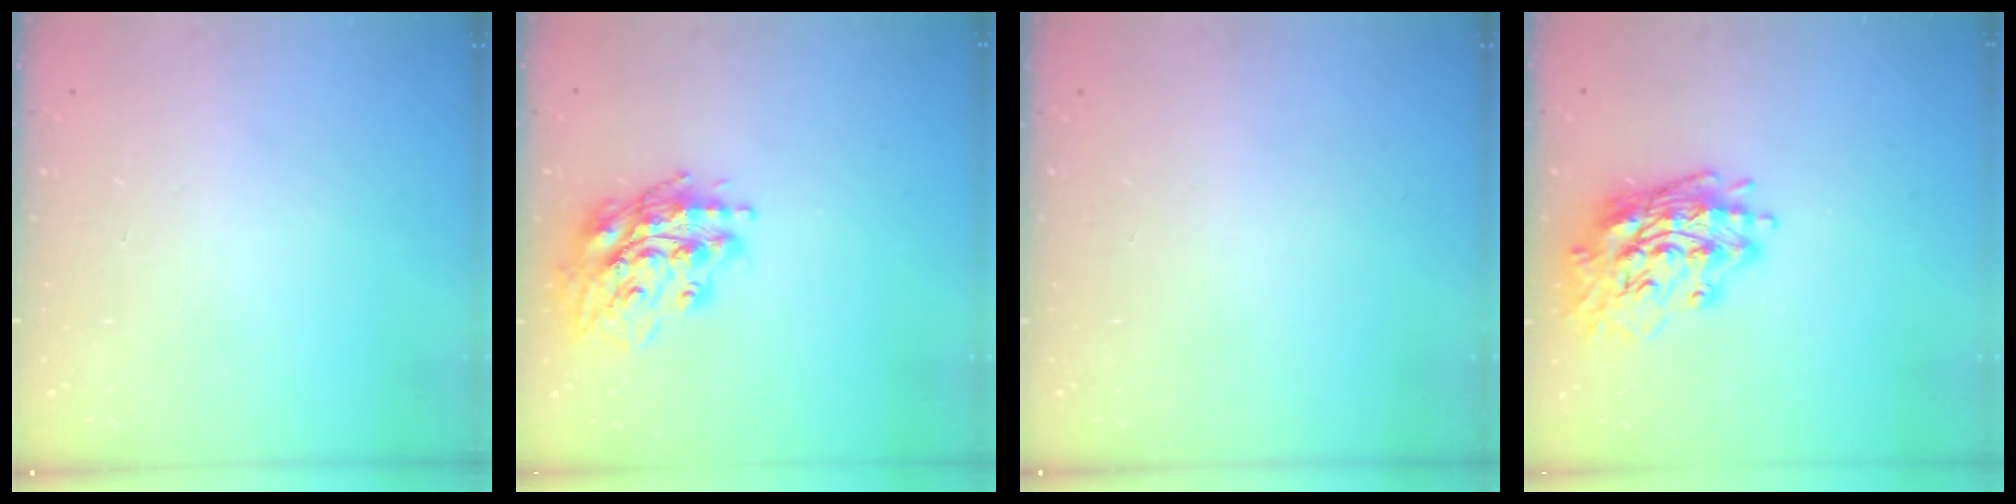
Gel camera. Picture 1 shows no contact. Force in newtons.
{"total": 17.6, "press": 17.4, "slide": 2.6}
{"total": 0.0}
{"total": 17.1, "press": 16.9, "slide": 2.4}